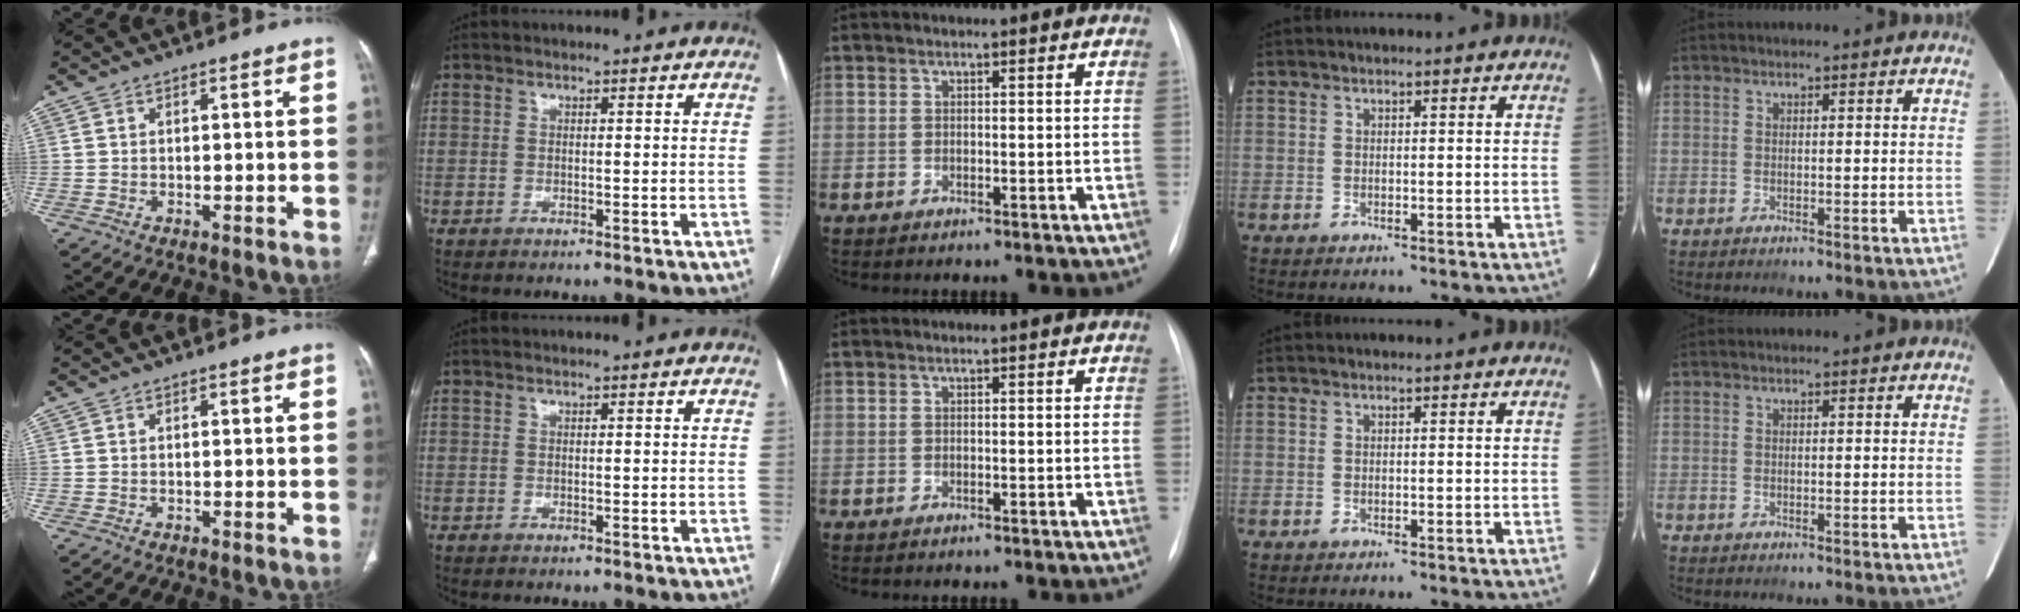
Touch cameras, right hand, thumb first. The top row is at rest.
{}